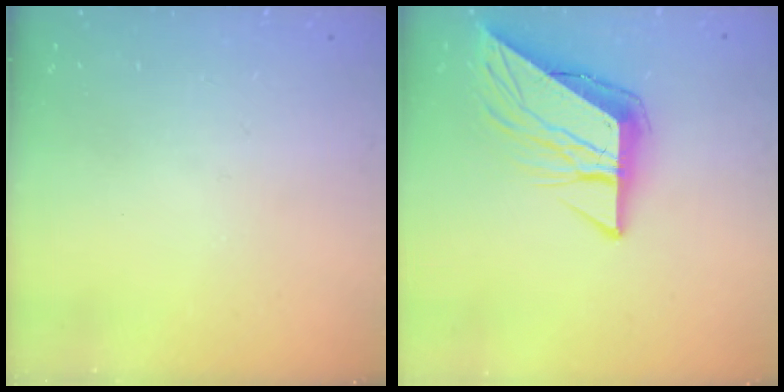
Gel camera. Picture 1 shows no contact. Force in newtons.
{"total": 10.6, "press": 10.5, "slide": 1.3}